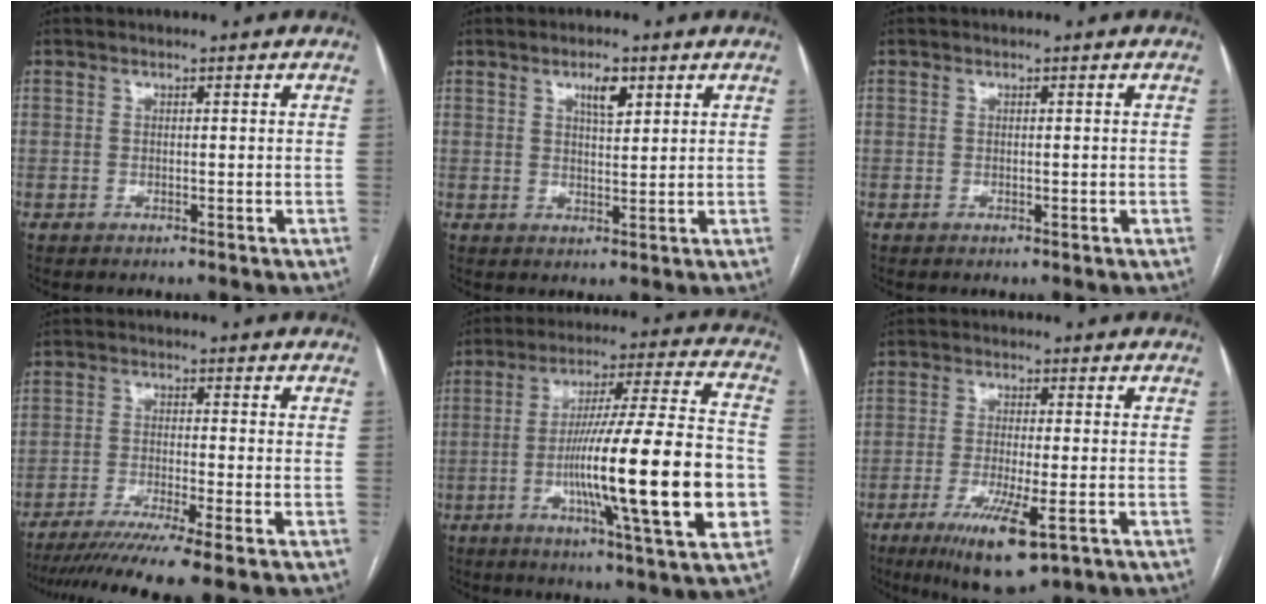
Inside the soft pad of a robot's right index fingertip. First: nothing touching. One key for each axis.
{"total": 3.6, "fx": 1.9, "fy": 1.1, "fz": 2.8, "tx": -0.047, "ty": 0.000, "tz": 0.033}
{"total": 0.6, "fx": -0.1, "fy": 0.1, "fz": 0.6, "tx": -0.011, "ty": -0.002, "tz": 0.001}
{"total": 11.2, "fx": -8.8, "fy": -1.7, "fz": 6.7, "tx": -0.088, "ty": -0.030, "tz": -0.135}
{"total": 23.4, "fx": -4.9, "fy": 1.0, "fz": 22.9, "tx": -0.336, "ty": -0.005, "tz": -0.080}
{"total": 9.4, "fx": -4.4, "fy": 1.5, "fz": 8.1, "tx": -0.147, "ty": -0.026, "tz": -0.067}